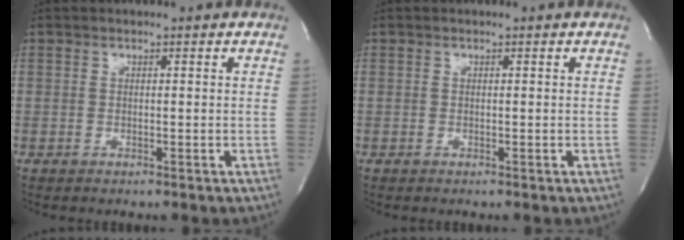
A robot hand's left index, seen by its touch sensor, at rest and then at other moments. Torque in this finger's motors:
{"motor_torque": [0.00, 0.00, 0.00, 0.00]}